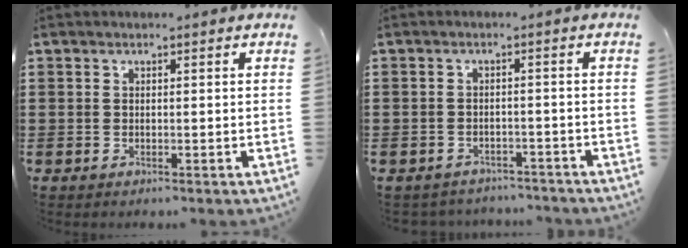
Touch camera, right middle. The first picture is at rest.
{"total": 2.3, "force": [-2.2, 0.4, -0.2], "torque": [-0.004, -0.001, -0.049]}